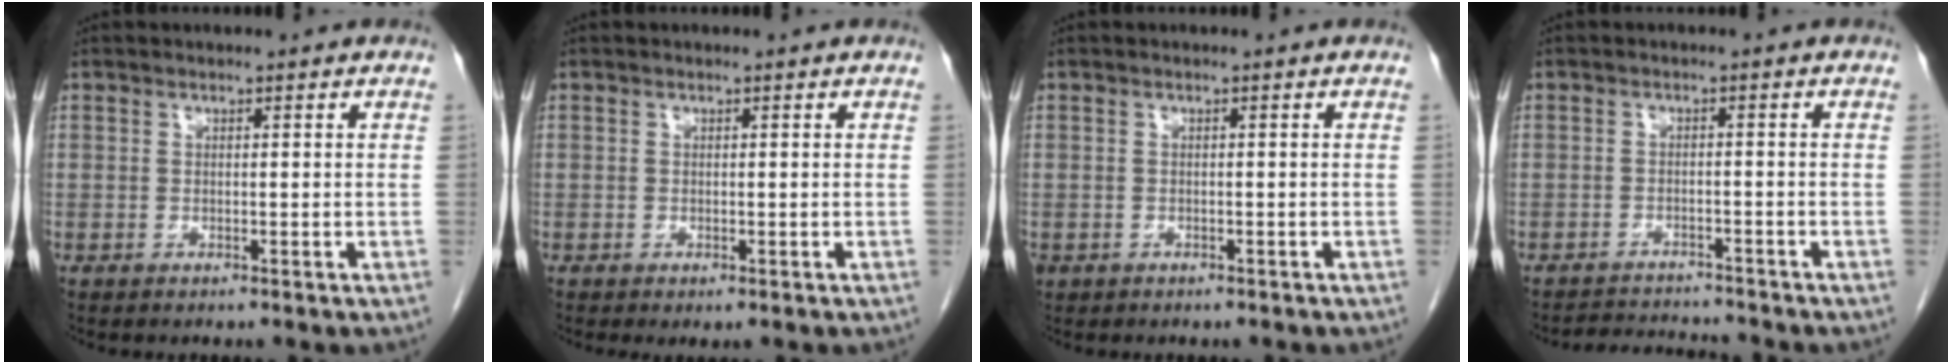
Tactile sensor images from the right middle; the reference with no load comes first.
{"total": 0.7, "force": [-0.3, 0.3, 0.5], "torque": [-0.010, -0.003, -0.002]}
{"total": 1.2, "force": [-0.7, 0.9, 0.3], "torque": [-0.012, 0.003, -0.005]}
{"total": 5.1, "force": [-5.1, 0.1, 0.4], "torque": [-0.008, -0.006, -0.081]}